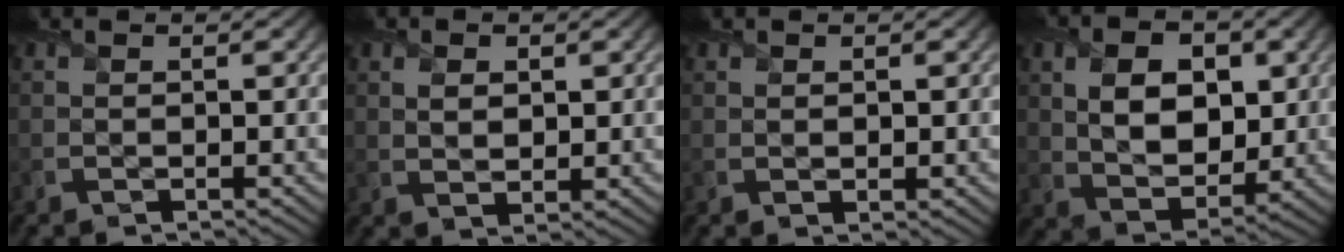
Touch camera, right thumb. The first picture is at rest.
{"total": 2.6, "force": [1.1, 1.6, 1.7], "torque": [-0.036, -0.003, 0.023]}
{"total": 0.9, "force": [0.5, 0.3, 0.6], "torque": [-0.012, -0.001, 0.015]}
{"total": 9.0, "force": [2.1, 6.1, 6.3], "torque": [-0.127, -0.004, 0.034]}